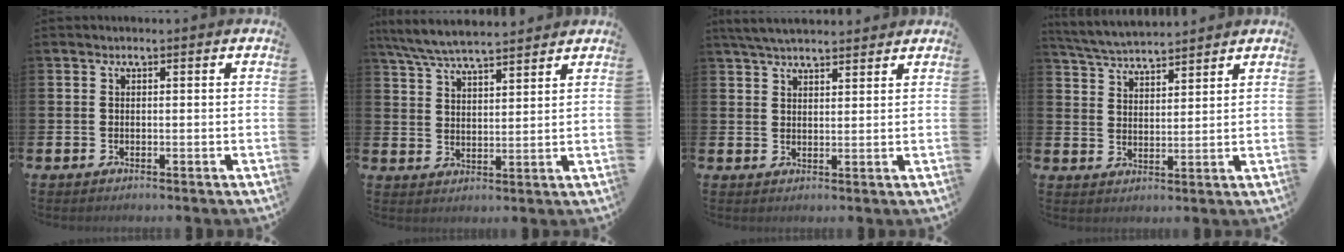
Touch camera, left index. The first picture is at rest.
{"total": 6.4, "force": [6.1, 0.7, 1.9], "torque": [-0.060, -0.025, 0.112]}
{"total": 4.5, "force": [4.2, 1.0, 1.3], "torque": [-0.032, -0.011, 0.079]}
{"total": 4.8, "force": [4.8, 0.3, 0.4], "torque": [-0.027, -0.027, 0.086]}